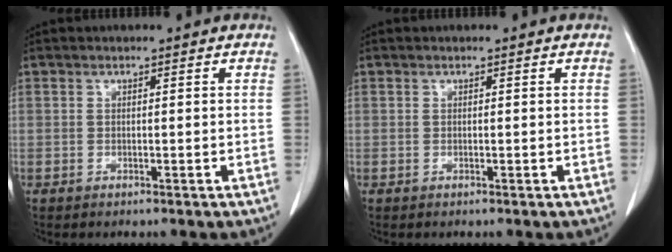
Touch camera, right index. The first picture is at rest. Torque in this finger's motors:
{"motor_torque": [0.00, 0.00, 0.00, 0.00]}